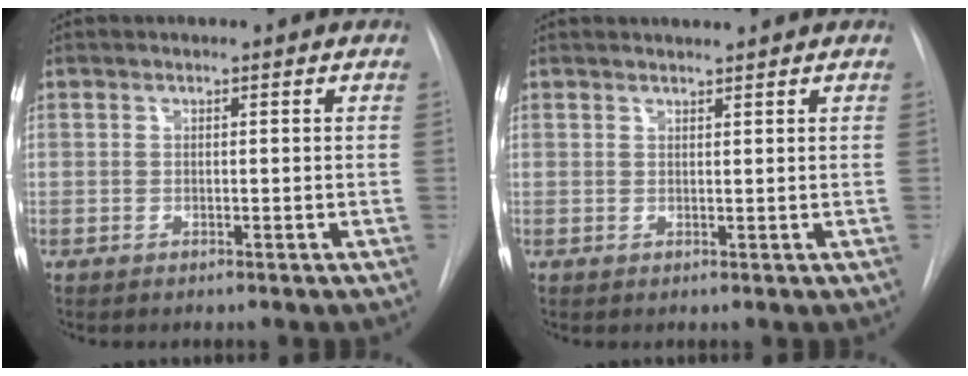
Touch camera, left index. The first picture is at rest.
{"total": 1.1, "force": [1.0, -0.4, 0.1], "torque": [0.000, 0.003, 0.022]}